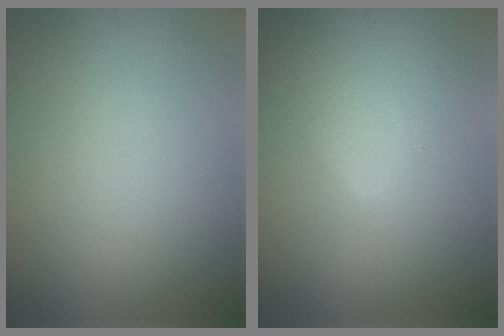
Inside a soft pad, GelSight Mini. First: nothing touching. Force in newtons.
{"total": 8.0, "press": 8.0, "slide": 0.4}